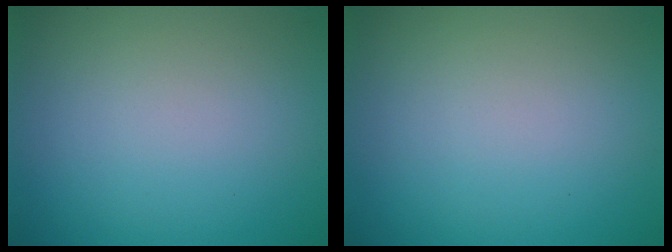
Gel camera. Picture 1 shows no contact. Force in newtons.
{"total": 0.0}